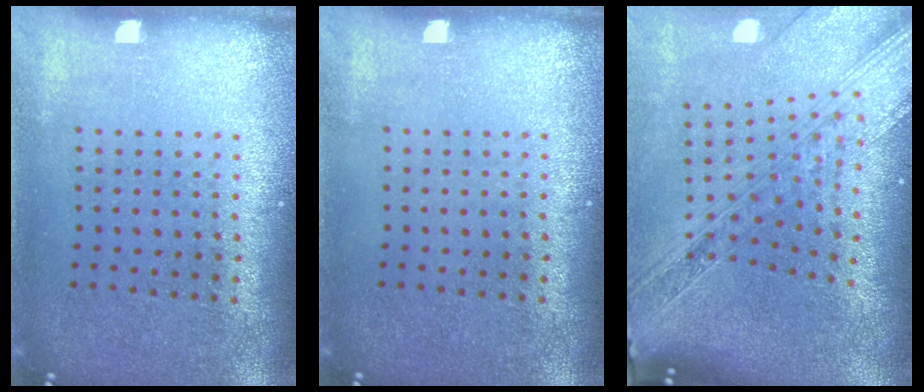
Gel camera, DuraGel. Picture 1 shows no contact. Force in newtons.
{"total": 0.0}
{"total": 4.0, "press": 2.9, "slide": 2.7}